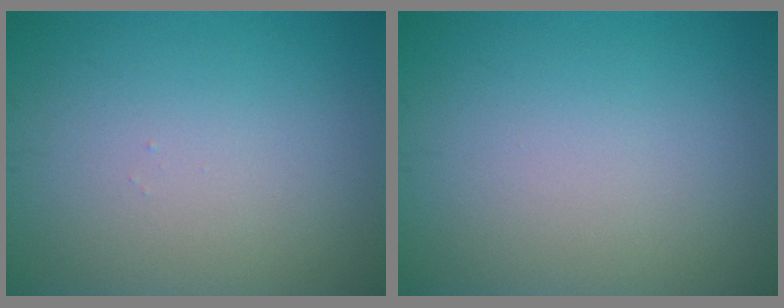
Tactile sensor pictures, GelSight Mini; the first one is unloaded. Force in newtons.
{"total": 0.0}